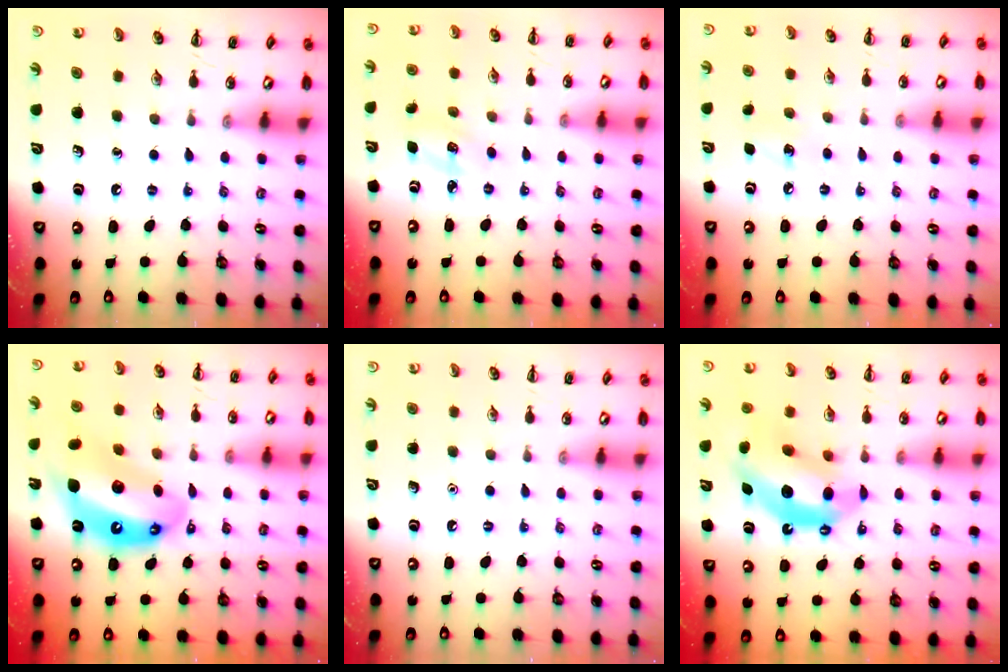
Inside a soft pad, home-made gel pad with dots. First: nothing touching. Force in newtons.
{"total": 4.0, "press": 3.9, "slide": 1.1}
{"total": 6.4, "press": 6.1, "slide": 1.9}
{"total": 15.4, "press": 14.7, "slide": 4.6}
{"total": 1.6, "press": 1.6, "slide": 0.1}
{"total": 13.8, "press": 13.3, "slide": 3.7}